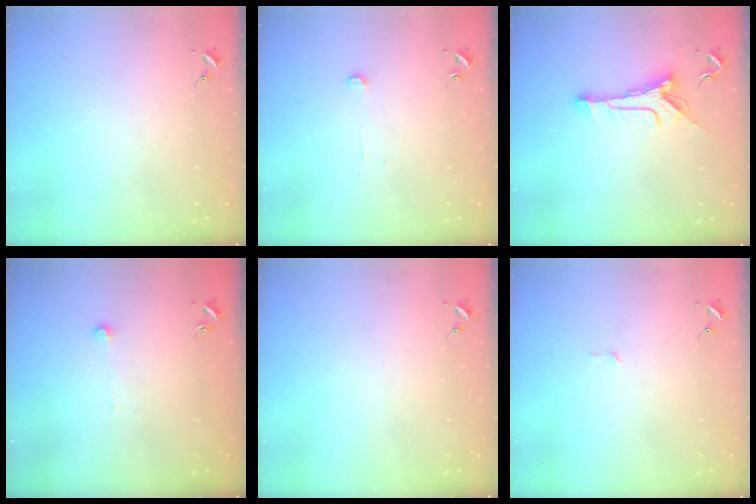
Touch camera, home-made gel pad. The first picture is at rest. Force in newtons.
{"total": 2.9, "press": 2.9, "slide": 0.2}
{"total": 10.4, "press": 10.3, "slide": 0.8}
{"total": 3.5, "press": 3.5, "slide": 0.3}
{"total": 0.0}
{"total": 2.8, "press": 2.8, "slide": 0.2}